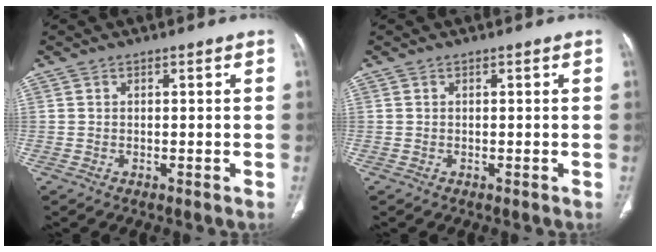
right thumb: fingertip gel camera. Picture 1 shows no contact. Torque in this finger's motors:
{"motor_torque": [-0.01, 0.01, -0.01, 0.01, 0.00]}